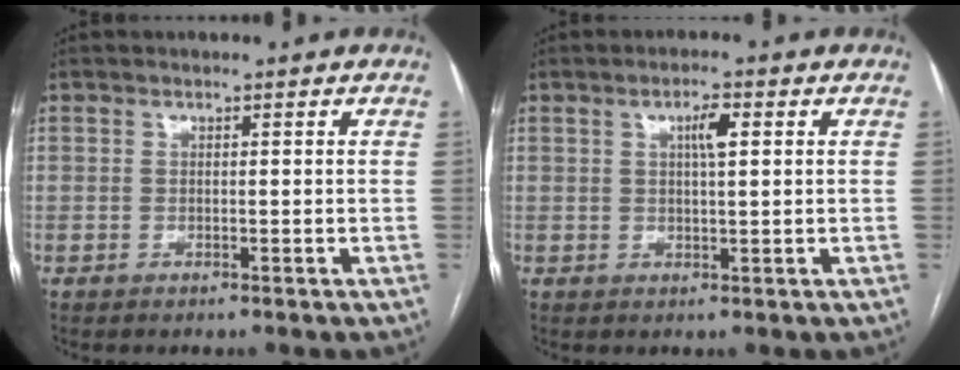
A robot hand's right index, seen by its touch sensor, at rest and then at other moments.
{"total": 3.1, "force": [1.0, 0.6, 2.9], "torque": [-0.052, 0.007, 0.015]}